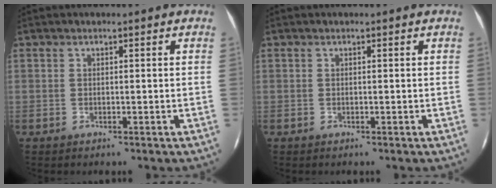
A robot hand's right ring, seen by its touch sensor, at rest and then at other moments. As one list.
[{"total": 0.0}]